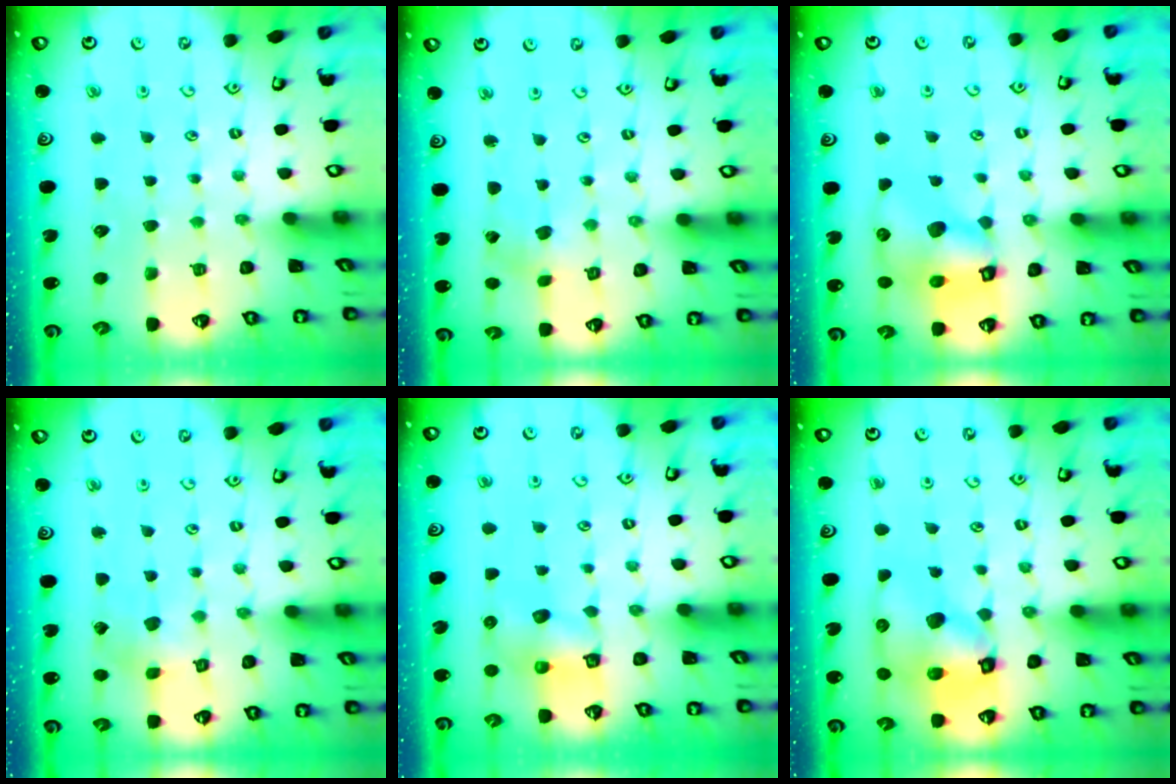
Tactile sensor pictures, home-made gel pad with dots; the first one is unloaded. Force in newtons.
{"total": 1.6, "press": 1.5, "slide": 0.2}
{"total": 12.7, "press": 12.6, "slide": 1.7}
{"total": 3.8, "press": 3.8, "slide": 0.2}
{"total": 8.2, "press": 8.2, "slide": 0.2}
{"total": 14.4, "press": 14.2, "slide": 2.1}